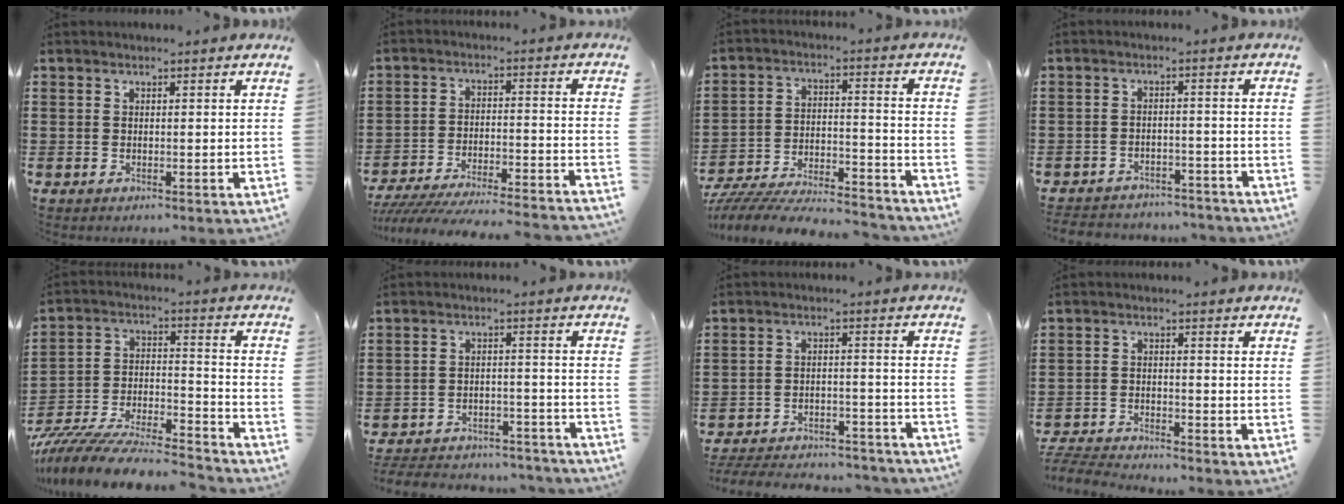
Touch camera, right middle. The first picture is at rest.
{"total": 6.4, "force": [-6.1, 0.1, 1.8], "torque": [-0.037, -0.004, -0.122]}
{"total": 7.4, "force": [-7.1, 0.7, 1.7], "torque": [-0.029, 0.005, -0.142]}
{"total": 3.5, "force": [-3.5, 0.5, -0.1], "torque": [-0.004, 0.003, -0.075]}
{"total": 10.3, "force": [-9.5, 1.1, 3.8], "torque": [-0.071, 0.008, -0.191]}
{"total": 5.1, "force": [-5.0, 0.7, 0.5], "torque": [-0.013, 0.008, -0.105]}
{"total": 5.6, "force": [-5.4, 0.7, 0.9], "torque": [-0.025, 0.007, -0.113]}
{"total": 4.2, "force": [-4.2, 0.5, 0.5], "torque": [-0.023, -0.003, -0.090]}